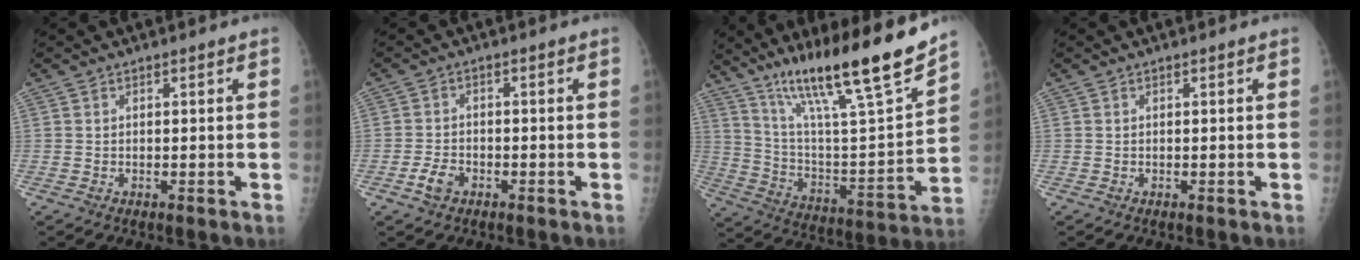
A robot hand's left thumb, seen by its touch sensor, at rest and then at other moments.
{"total": 3.4, "force": [-1.8, 2.2, 1.9], "torque": [-0.035, 0.010, -0.032]}
{"total": 23.9, "force": [17.4, 2.2, 16.2], "torque": [-0.242, -0.069, 0.302]}
{"total": 0.0}